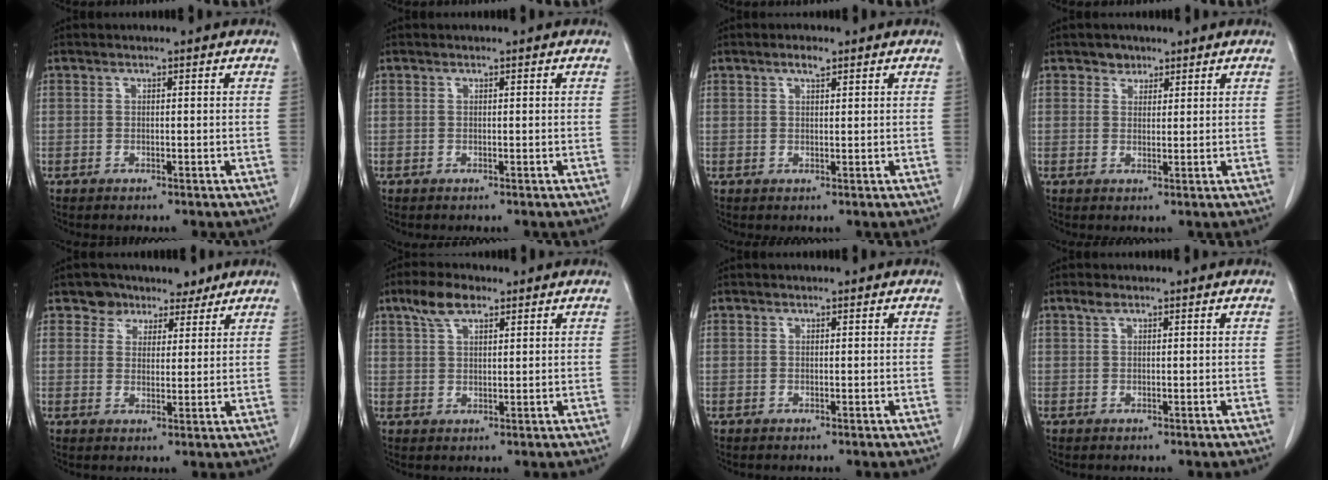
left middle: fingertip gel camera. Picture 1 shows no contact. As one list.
[{"total": 0.0}, {"total": 1.8, "force": [1.2, 0.4, 1.2], "torque": [-0.022, 0.001, 0.021]}, {"total": 2.0, "force": [1.5, 1.4, 0.1], "torque": [0.002, -0.001, 0.021]}, {"total": 5.3, "force": [4.1, 3.4, 0.2], "torque": [0.000, 0.010, 0.062]}, {"total": 5.0, "force": [3.3, 2.0, 3.2], "torque": [-0.069, 0.012, 0.065]}, {"total": 0.0}, {"total": 0.9, "force": [0.7, 0.3, 0.6], "torque": [-0.012, 0.007, 0.013]}]